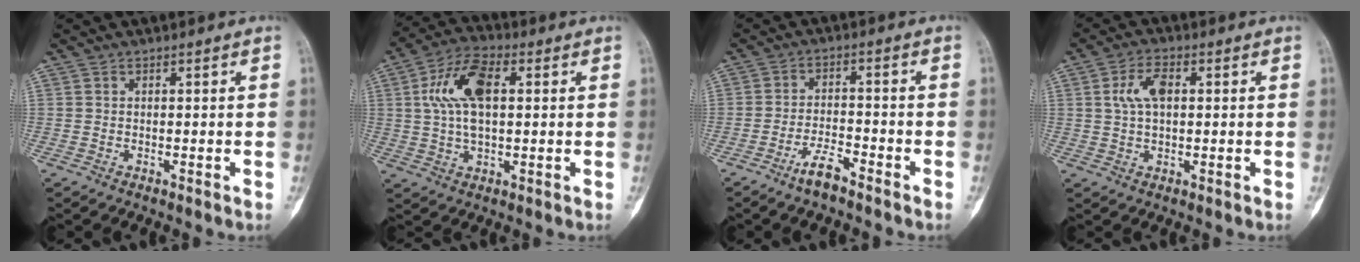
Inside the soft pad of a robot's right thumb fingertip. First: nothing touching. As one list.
[{"total": 11.7, "force": [2.3, 6.0, 9.8], "torque": [-0.193, 0.016, 0.039]}, {"total": 4.8, "force": [-3.6, 1.1, 3.0], "torque": [-0.060, 0.022, -0.069]}, {"total": 5.9, "force": [1.2, 3.2, 4.8], "torque": [-0.096, 0.008, 0.019]}]